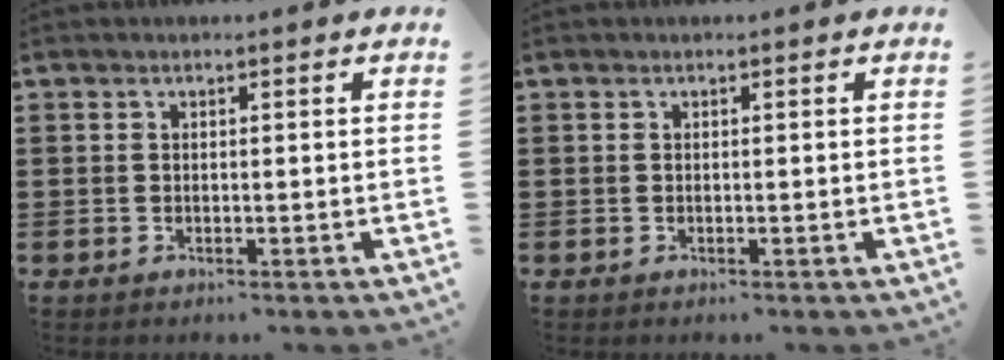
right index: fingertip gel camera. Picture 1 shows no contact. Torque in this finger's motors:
{"motor_torque": [1.10, 1.04, 0.00, 0.00]}